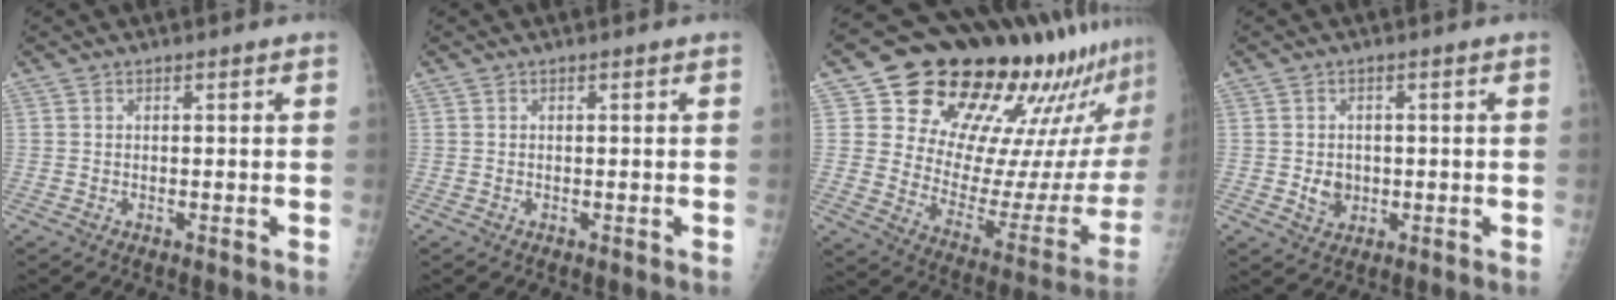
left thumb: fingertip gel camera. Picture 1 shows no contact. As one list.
[{"total": 0.0}, {"total": 28.2, "force": [22.4, 10.2, 13.8], "torque": [-0.171, -0.136, 0.312]}, {"total": 3.4, "force": [-0.2, 2.9, 1.8], "torque": [-0.013, 0.001, 0.003]}]